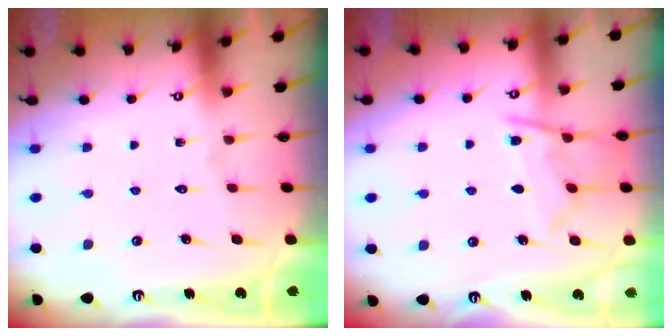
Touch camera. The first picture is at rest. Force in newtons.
{"total": 10.2, "press": 10.2, "slide": 1.1}